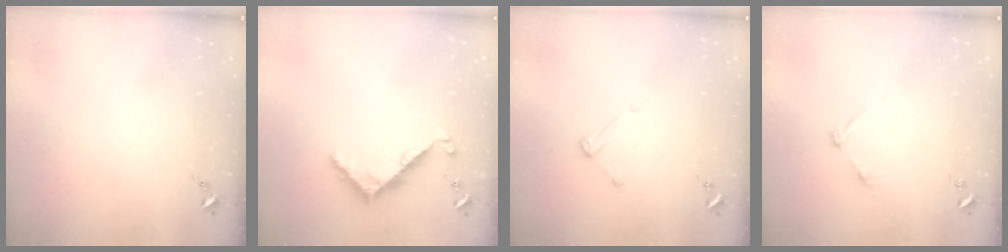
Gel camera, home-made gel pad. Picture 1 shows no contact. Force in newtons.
{"total": 7.8, "press": 7.8, "slide": 0.1}
{"total": 4.2, "press": 4.2, "slide": 0.3}
{"total": 4.6, "press": 4.6, "slide": 0.5}